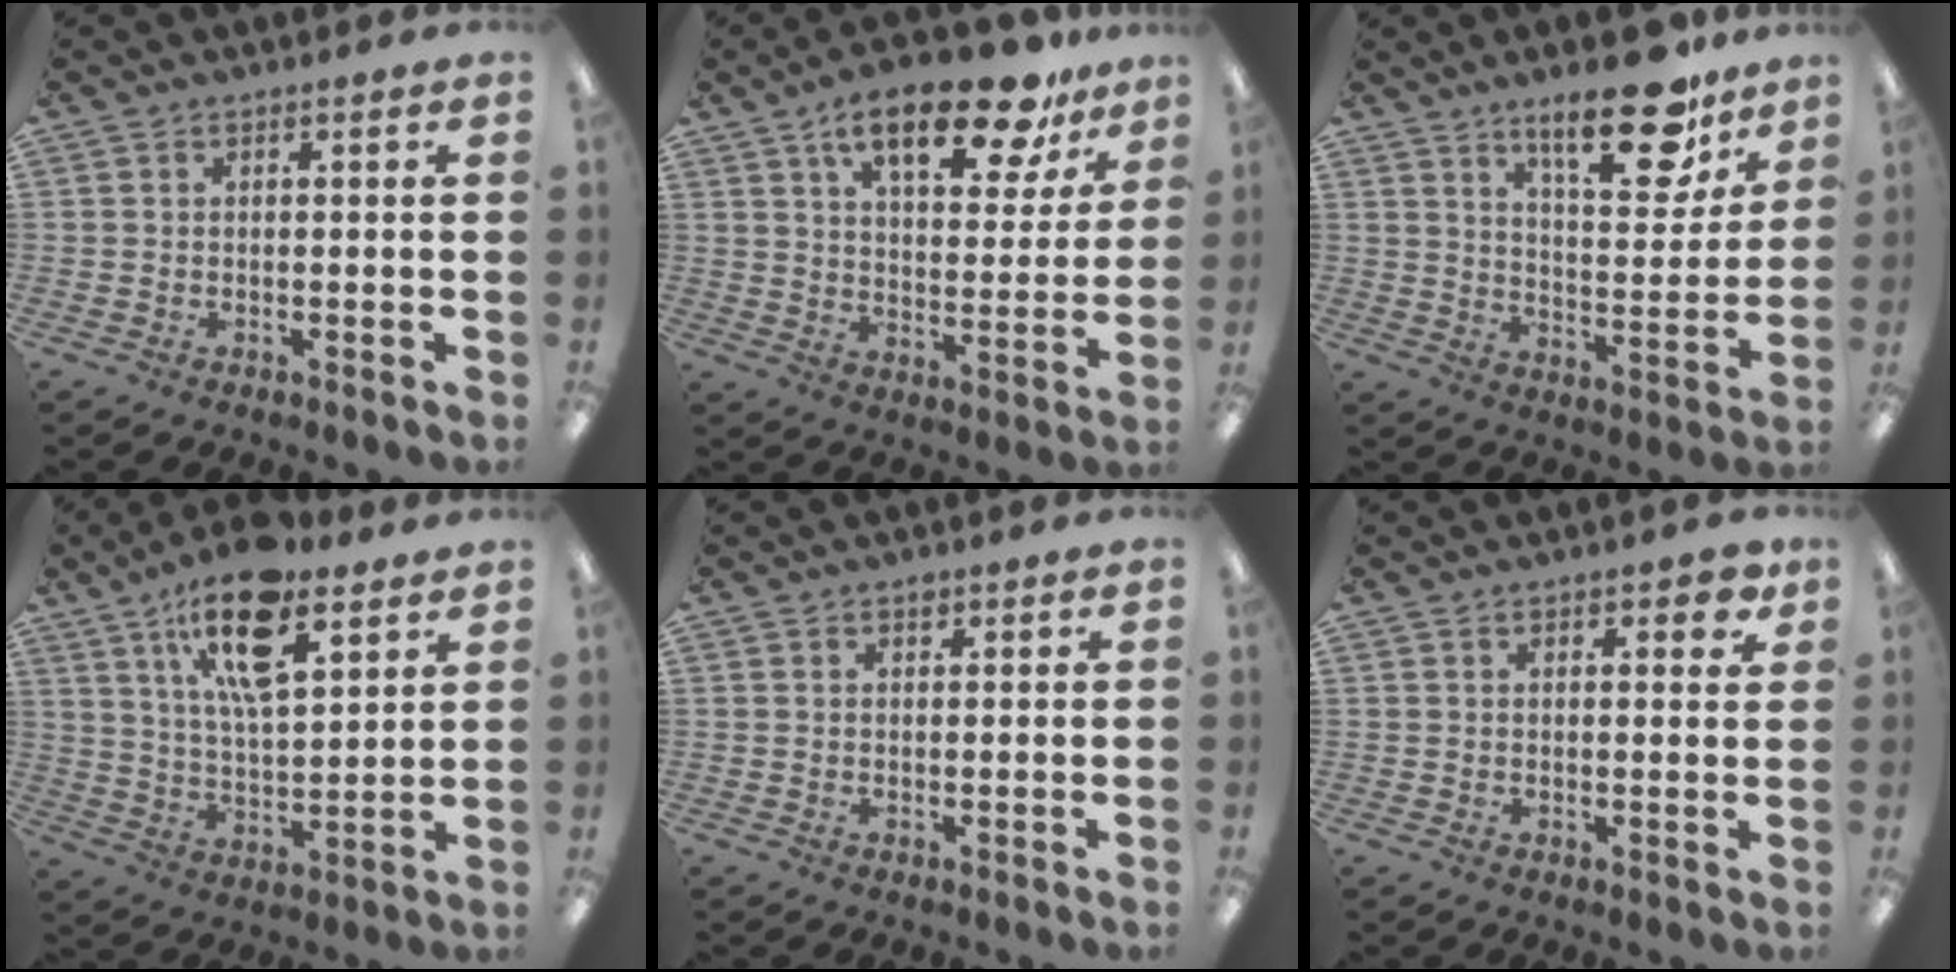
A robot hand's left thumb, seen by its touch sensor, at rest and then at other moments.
{"total": 18.1, "force": [12.0, 6.9, 11.7], "torque": [-0.175, -0.062, 0.197]}
{"total": 18.4, "force": [12.9, 6.5, 11.5], "torque": [-0.156, -0.076, 0.206]}
{"total": 17.5, "force": [10.7, 6.9, 12.1], "torque": [-0.202, -0.037, 0.177]}
{"total": 1.2, "force": [0.9, 0.7, 0.5], "torque": [-0.003, -0.001, 0.014]}
{"total": 3.7, "force": [2.2, 1.7, 2.4], "torque": [-0.028, -0.004, 0.034]}